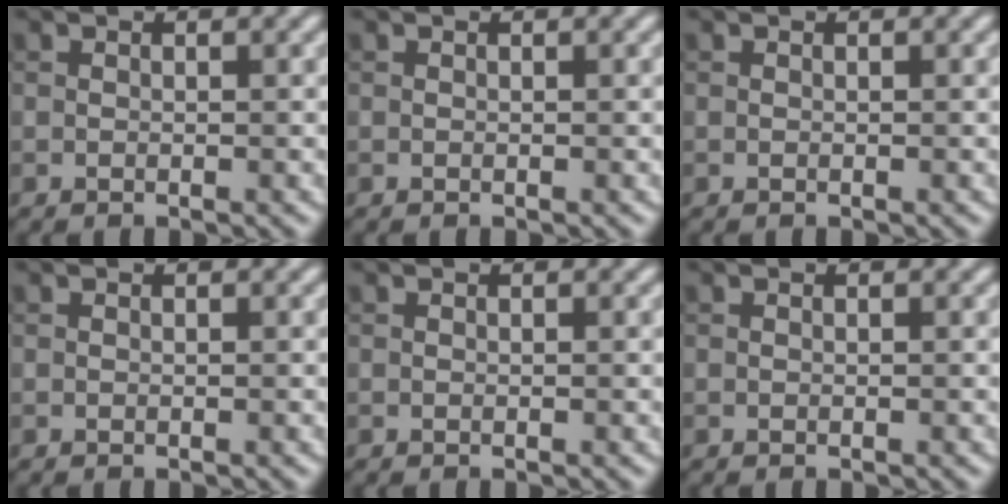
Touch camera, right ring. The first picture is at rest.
{"total": 0.0}
{"total": 0.0}
{"total": 0.0}
{"total": 0.0}
{"total": 0.0}